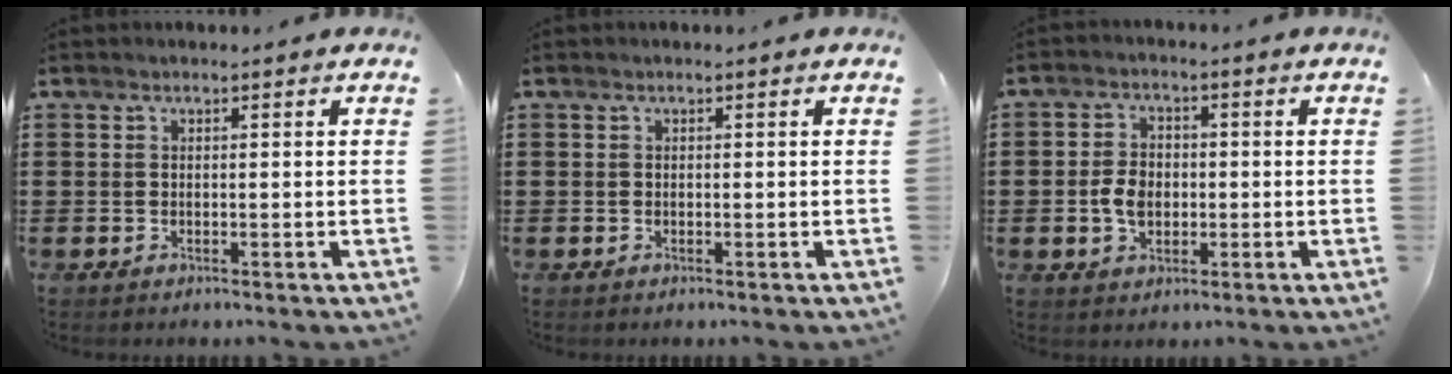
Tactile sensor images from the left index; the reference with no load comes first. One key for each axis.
{"total": 0.0}
{"total": 4.6, "fx": -0.6, "fy": 3.2, "fz": 3.3, "tx": -0.072, "ty": 0.005, "tz": -0.014}